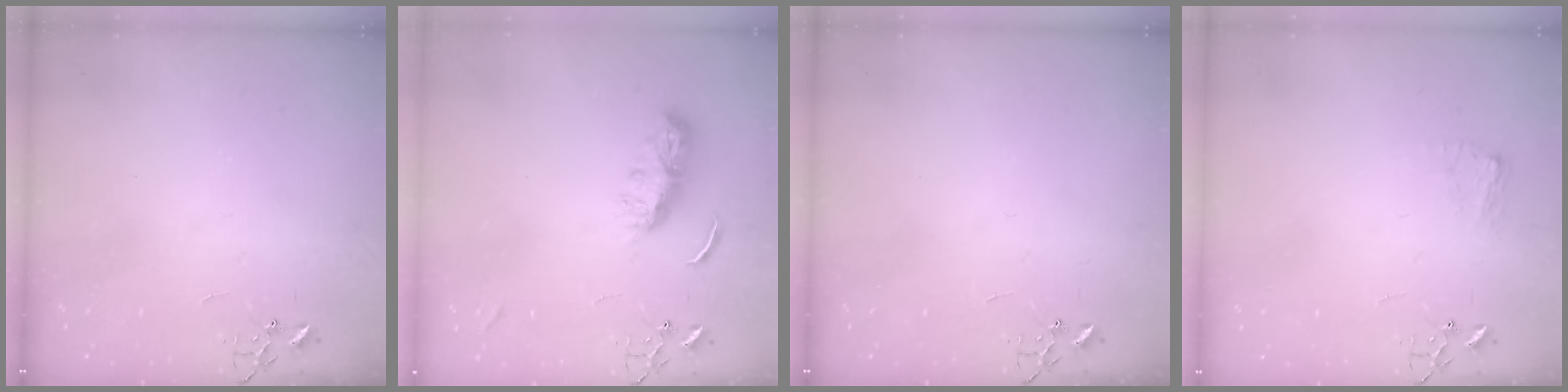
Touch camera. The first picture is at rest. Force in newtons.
{"total": 7.4, "press": 7.4, "slide": 0.5}
{"total": 0.0}
{"total": 6.6, "press": 6.6, "slide": 0.2}